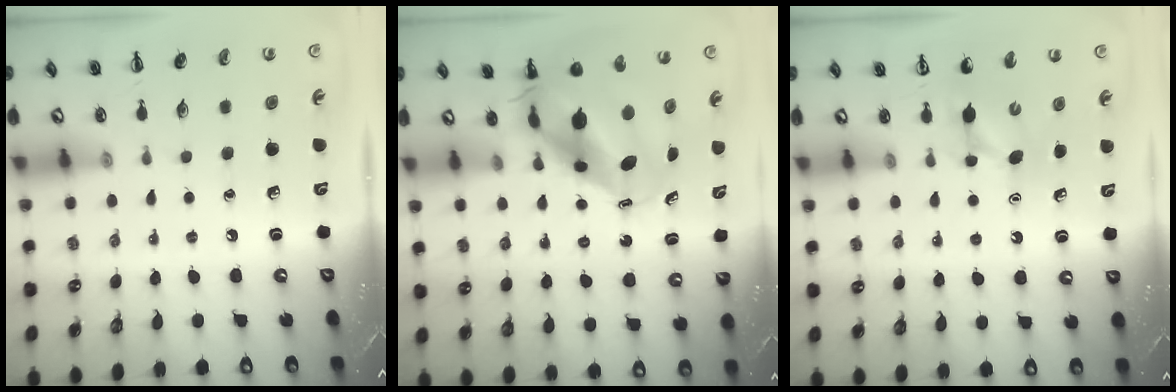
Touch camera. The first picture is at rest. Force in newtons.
{"total": 7.8, "press": 7.5, "slide": 2.2}
{"total": 4.2, "press": 4.0, "slide": 1.1}